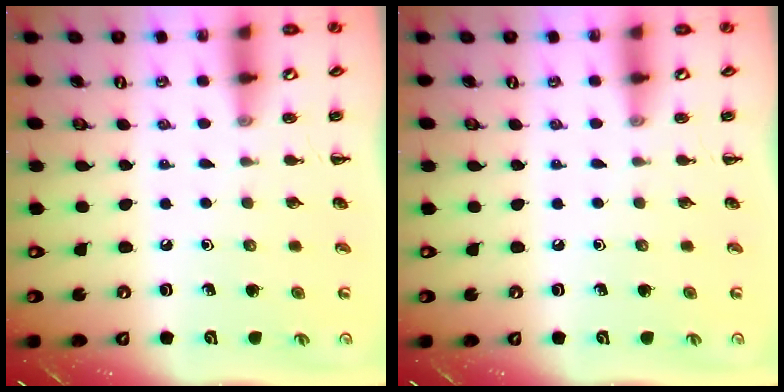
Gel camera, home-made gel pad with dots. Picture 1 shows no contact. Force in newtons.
{"total": 0.0}